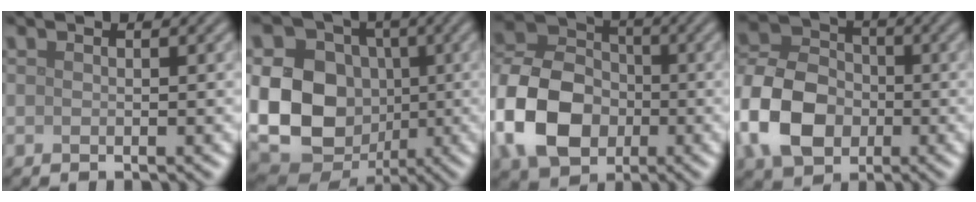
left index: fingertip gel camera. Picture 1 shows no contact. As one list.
[{"total": 15.2, "force": [-0.9, 12.6, 8.4], "torque": [-0.168, -0.004, -0.032]}, {"total": 10.0, "force": [-2.9, 7.4, 6.0], "torque": [-0.128, 0.002, -0.071]}, {"total": 8.7, "force": [-2.6, 6.5, 5.2], "torque": [-0.111, 0.004, -0.068]}]